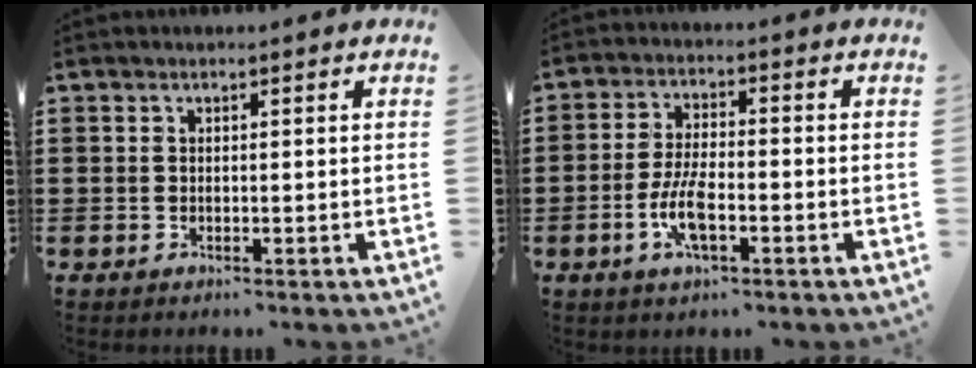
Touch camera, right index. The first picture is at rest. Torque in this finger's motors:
{"motor_torque": [2.14, 0.00, 0.23, 0.18]}